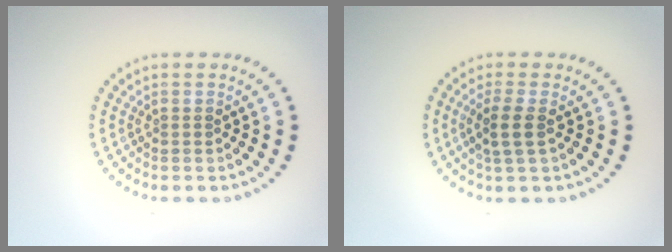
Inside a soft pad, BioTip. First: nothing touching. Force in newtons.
{"total": 2.3, "press": 2.1, "slide": 0.9}